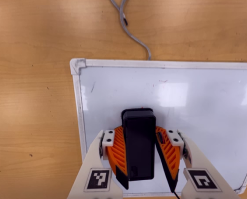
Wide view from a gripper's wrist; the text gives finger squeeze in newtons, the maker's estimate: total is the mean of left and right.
{"total": 14.9, "left": 17.8, "right": 12.0}